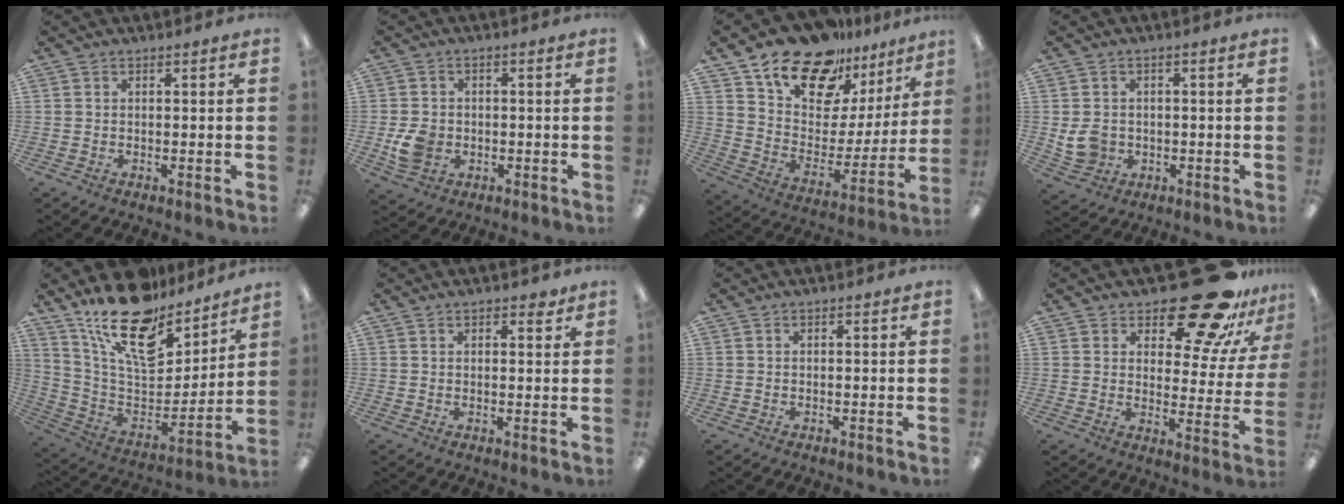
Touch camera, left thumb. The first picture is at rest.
{"total": 5.9, "force": [-1.4, 4.9, 3.0], "torque": [-0.047, 0.000, -0.024]}
{"total": 18.4, "force": [15.1, 8.6, 6.2], "torque": [-0.124, -0.113, 0.268]}
{"total": 5.5, "force": [-0.5, 4.9, 2.6], "torque": [-0.054, 0.003, -0.006]}
{"total": 21.1, "force": [15.3, 9.2, 11.2], "torque": [-0.197, -0.107, 0.272]}
{"total": 2.2, "force": [1.6, 0.9, 1.2], "torque": [-0.016, -0.001, 0.027]}
{"total": 0.0}
{"total": 23.6, "force": [17.1, 9.3, 13.3], "torque": [-0.177, -0.103, 0.281]}